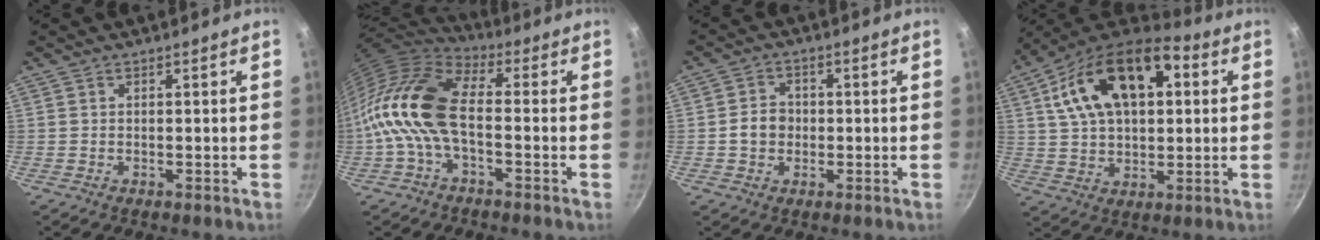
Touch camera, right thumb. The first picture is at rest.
{"total": 15.3, "force": [-2.1, 7.7, 13.0], "torque": [-0.250, 0.030, -0.059]}
{"total": 4.5, "force": [-0.6, 3.8, 2.3], "torque": [-0.017, 0.012, -0.013]}
{"total": 21.7, "force": [6.1, 12.7, 16.5], "torque": [-0.269, 0.018, 0.091]}